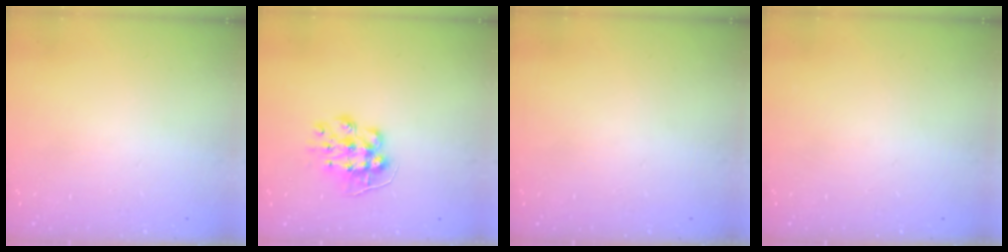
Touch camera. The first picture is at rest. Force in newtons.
{"total": 9.8, "press": 9.8, "slide": 0.1}
{"total": 0.0}
{"total": 0.0}